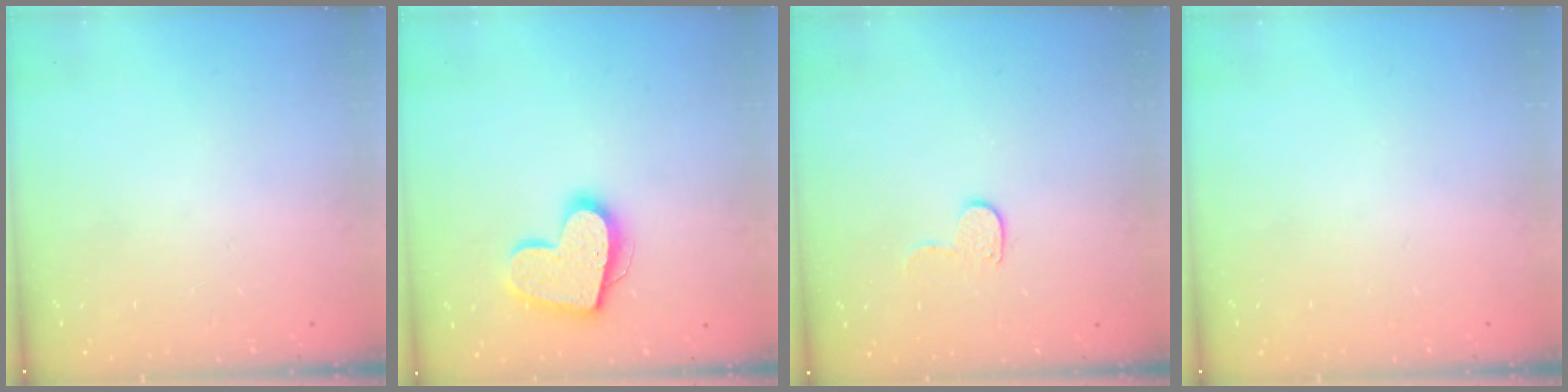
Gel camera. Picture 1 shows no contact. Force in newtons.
{"total": 16.5, "press": 16.4, "slide": 1.2}
{"total": 6.7, "press": 6.7, "slide": 0.6}
{"total": 0.0}